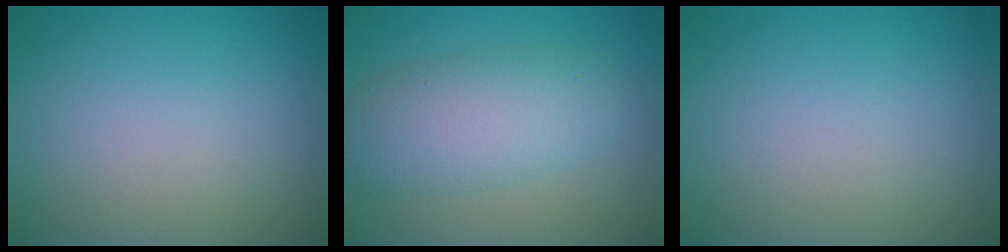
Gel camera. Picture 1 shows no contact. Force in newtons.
{"total": 6.1, "press": 6.1, "slide": 0.1}
{"total": 0.0}